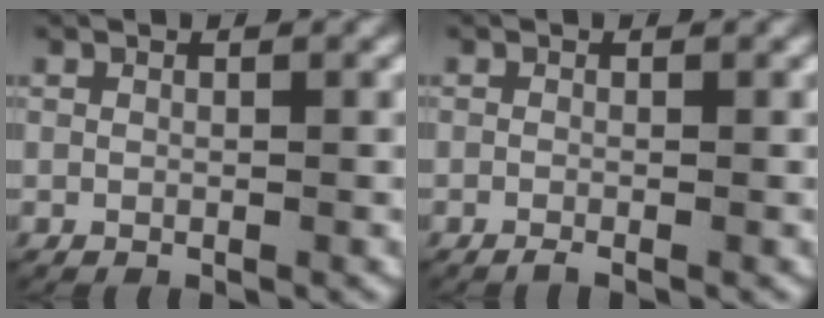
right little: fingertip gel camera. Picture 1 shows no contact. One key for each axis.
{"total": 1.0, "fx": -0.8, "fy": -0.1, "fz": 0.5, "tx": -0.011, "ty": -0.005, "tz": -0.013}